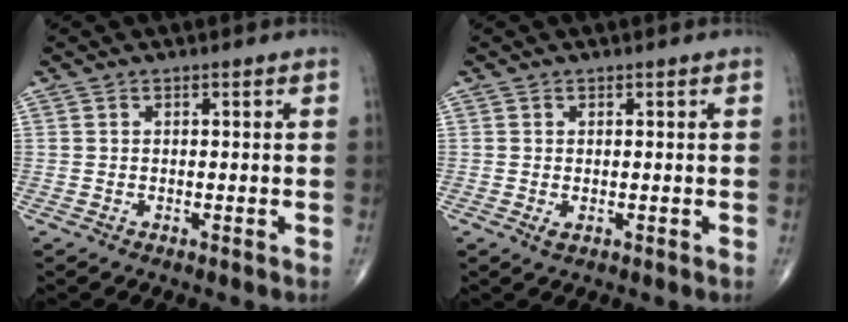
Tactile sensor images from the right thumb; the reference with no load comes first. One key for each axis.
{"total": 1.0, "fx": -0.2, "fy": 0.5, "fz": 0.8, "tx": -0.015, "ty": -0.004, "tz": -0.002}